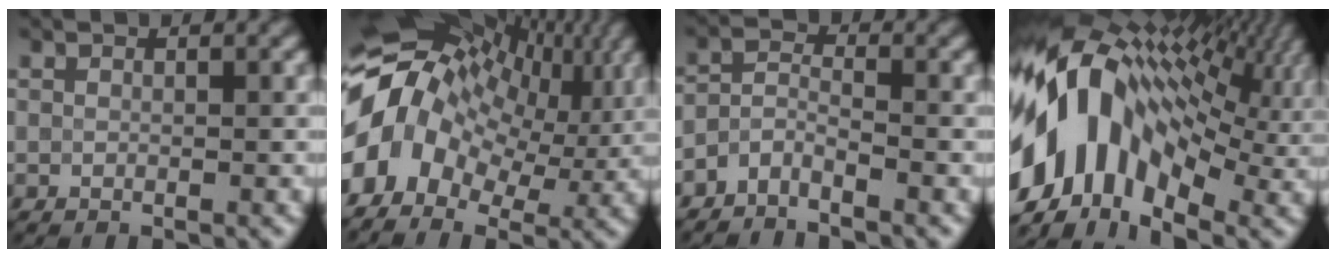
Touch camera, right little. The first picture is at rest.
{"total": 14.4, "force": [1.1, 10.2, 10.1], "torque": [-0.196, 0.016, 0.018]}
{"total": 2.3, "force": [-1.9, 0.6, 1.1], "torque": [-0.024, 0.002, -0.046]}
{"total": 15.5, "force": [-0.5, 10.0, 11.8], "torque": [-0.215, 0.022, -0.023]}